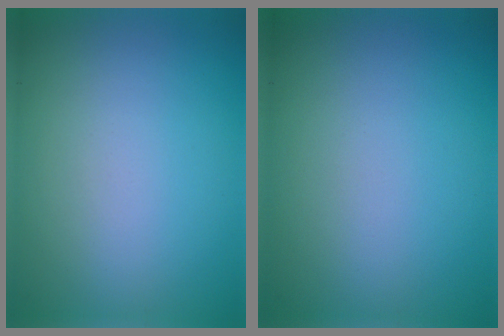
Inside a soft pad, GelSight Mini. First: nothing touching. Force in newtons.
{"total": 0.0}